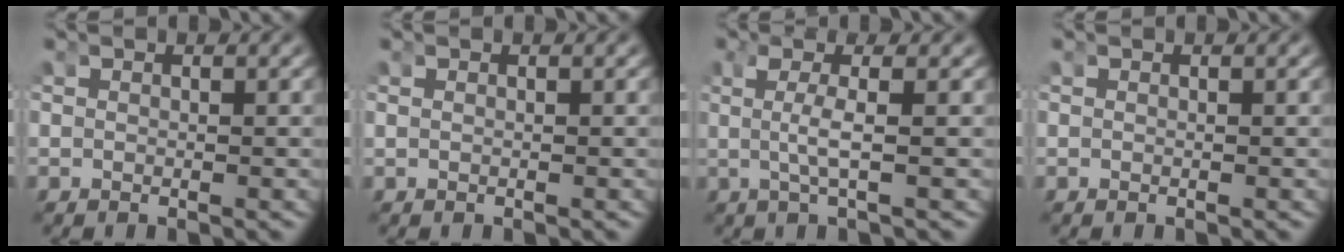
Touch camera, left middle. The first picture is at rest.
{"total": 0.0}
{"total": 2.6, "force": [0.0, -0.4, 2.6], "torque": [-0.058, -0.007, 0.008]}
{"total": 0.0}